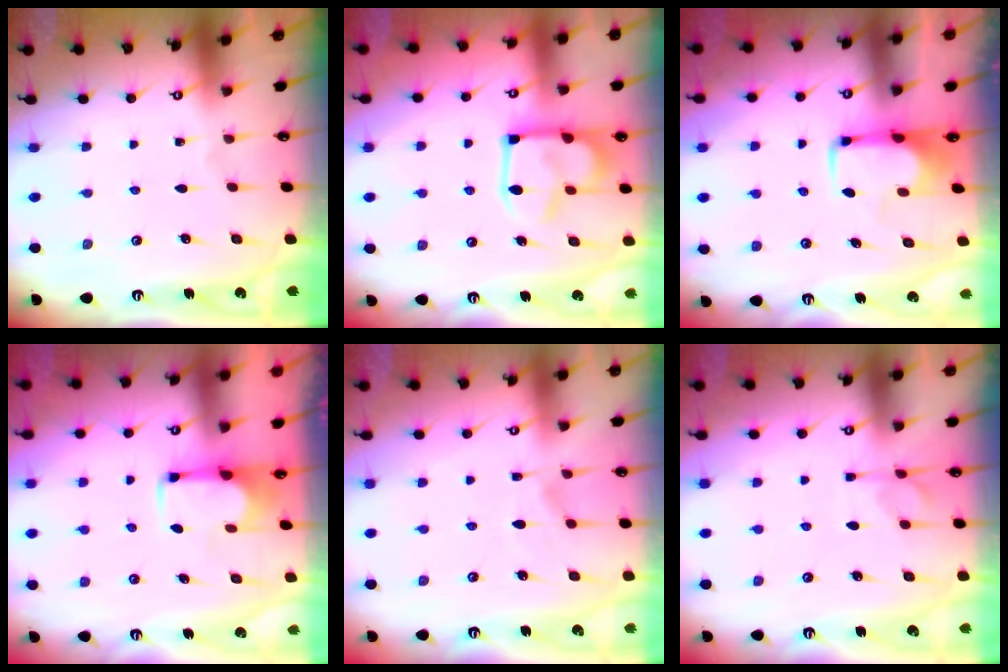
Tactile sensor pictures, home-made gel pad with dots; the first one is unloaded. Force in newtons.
{"total": 15.3, "press": 15.2, "slide": 1.2}
{"total": 2.1, "press": 2.1, "slide": 0.4}
{"total": 1.9, "press": 1.8, "slide": 0.7}
{"total": 1.5, "press": 0.9, "slide": 1.2}
{"total": 3.0, "press": 2.7, "slide": 1.3}